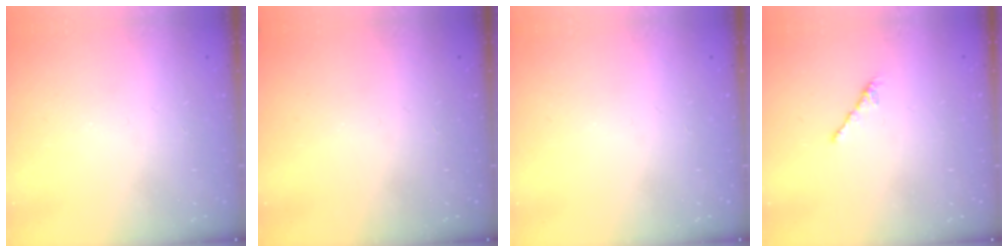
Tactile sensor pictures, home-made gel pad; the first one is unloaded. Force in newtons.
{"total": 0.0}
{"total": 0.0}
{"total": 2.1, "press": 2.0, "slide": 0.7}